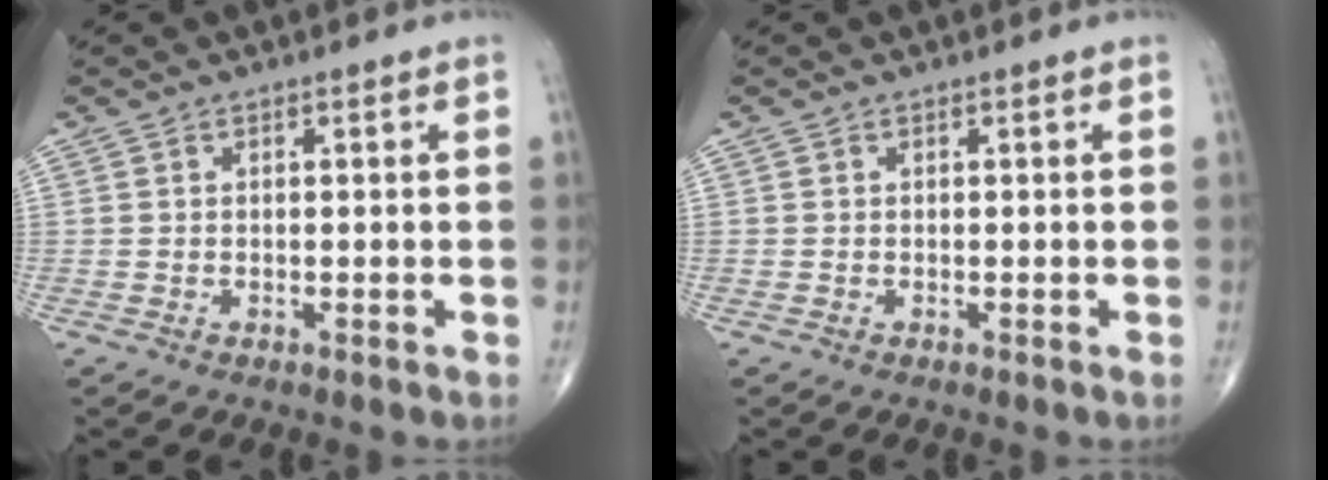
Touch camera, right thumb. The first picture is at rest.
{"total": 0.0}